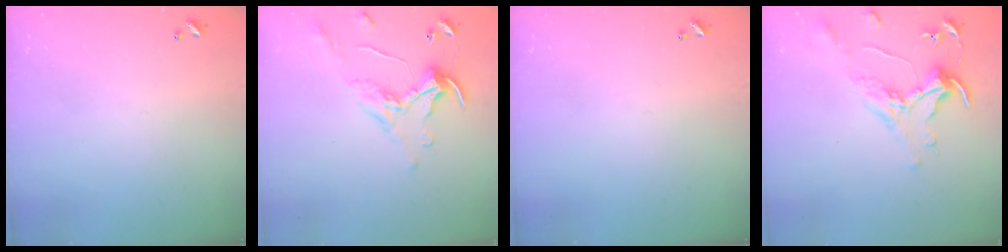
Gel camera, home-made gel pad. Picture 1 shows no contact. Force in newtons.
{"total": 1.1, "press": 0.8, "slide": 0.9}
{"total": 0.0}
{"total": 1.6, "press": 1.4, "slide": 0.7}